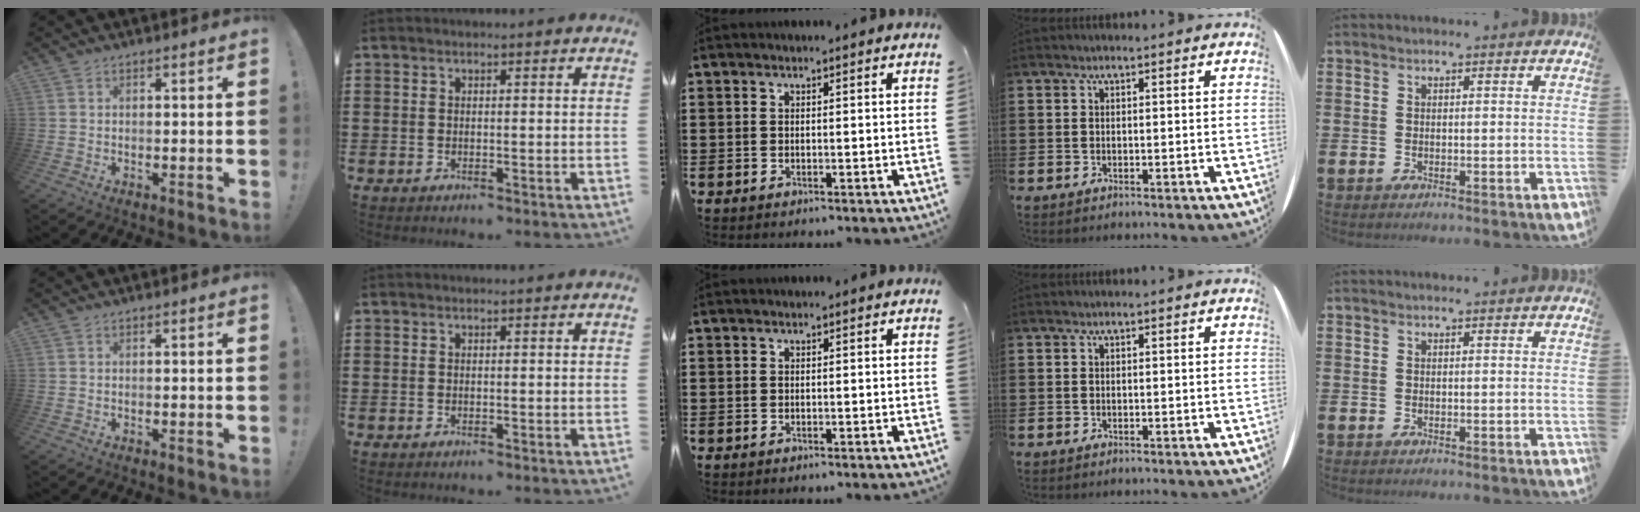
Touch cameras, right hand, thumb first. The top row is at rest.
{}